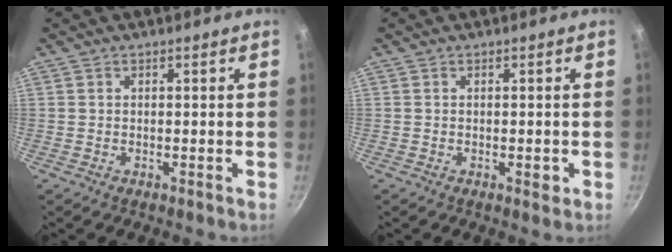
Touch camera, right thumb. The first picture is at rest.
{"total": 1.6, "force": [-0.5, 0.7, 1.4], "torque": [-0.020, 0.000, -0.007]}